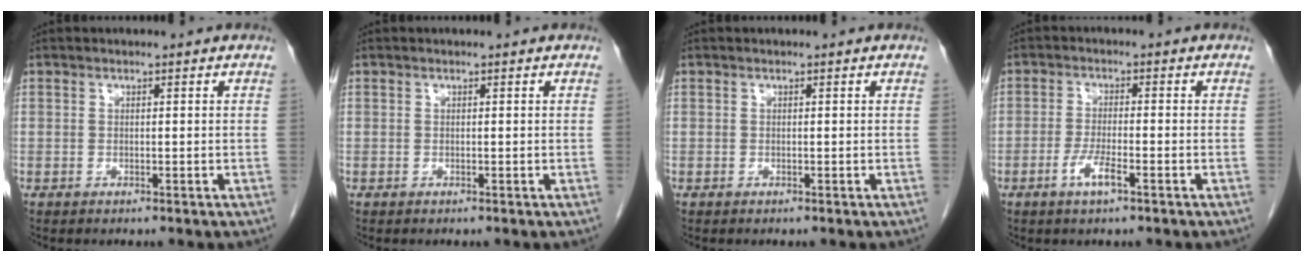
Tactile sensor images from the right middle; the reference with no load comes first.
{"total": 0.0}
{"total": 0.0}
{"total": 3.8, "force": [-2.0, 0.5, 3.3], "torque": [-0.067, -0.003, -0.038]}